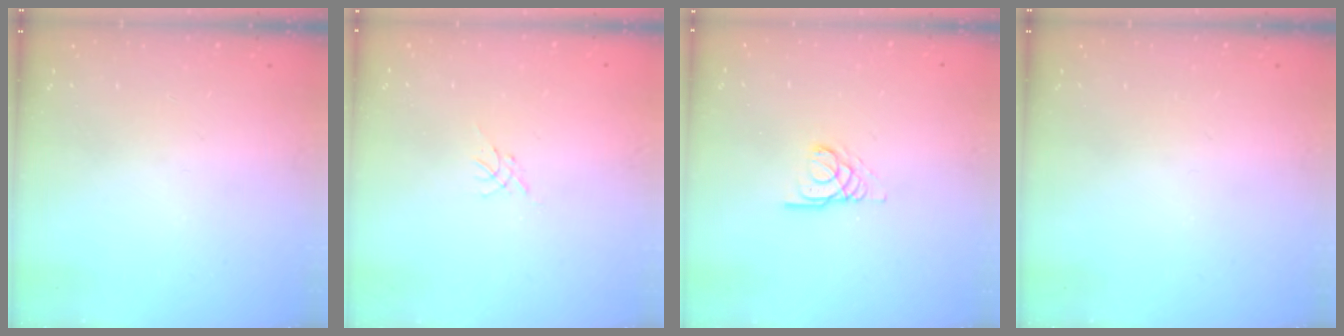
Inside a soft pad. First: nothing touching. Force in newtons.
{"total": 0.0}
{"total": 3.4, "press": 3.4, "slide": 0.3}
{"total": 0.0}